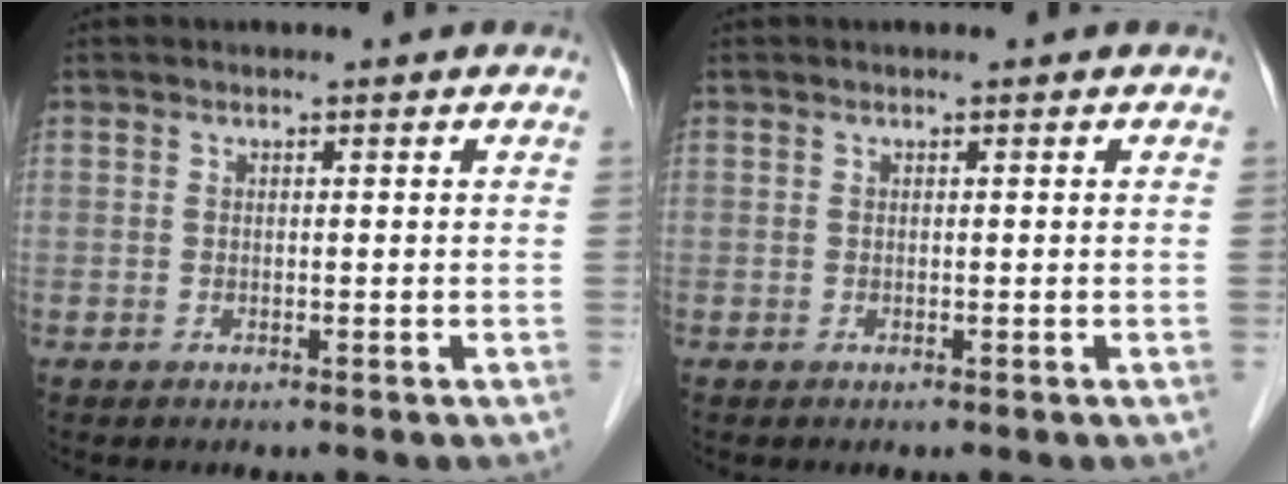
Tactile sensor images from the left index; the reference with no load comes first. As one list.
[{"total": 0.0}]